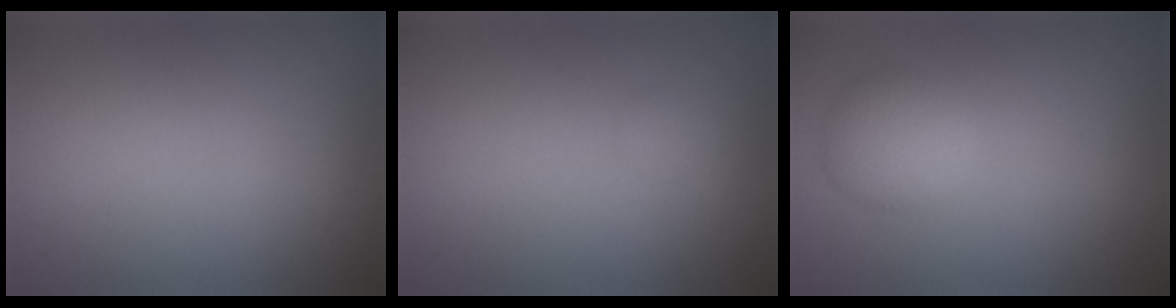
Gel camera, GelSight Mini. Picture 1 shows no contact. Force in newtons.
{"total": 0.7, "press": 0.7, "slide": 0.0}
{"total": 3.0, "press": 3.0, "slide": 0.1}